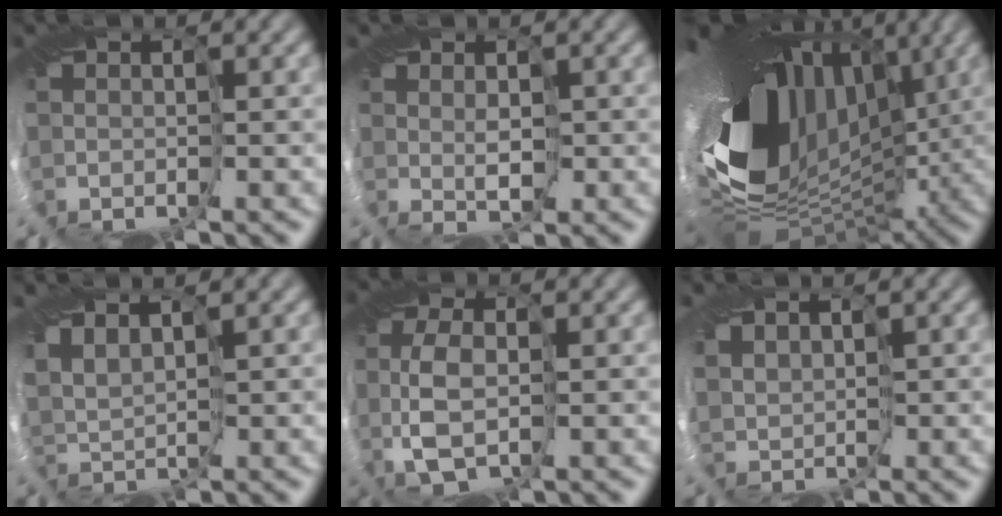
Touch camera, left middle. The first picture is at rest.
{"total": 0.7, "force": [0.2, 0.1, 0.7], "torque": [-0.011, -0.001, 0.004]}
{"total": 16.3, "force": [0.5, 10.3, 12.6], "torque": [-0.229, -0.029, 0.012]}
{"total": 2.1, "force": [-0.2, 1.1, 1.7], "torque": [-0.034, 0.004, -0.015]}
{"total": 3.3, "force": [-1.3, 1.3, 2.8], "torque": [-0.067, -0.006, -0.022]}
{"total": 0.8, "force": [0.0, 0.7, 0.4], "torque": [-0.001, -0.004, -0.008]}